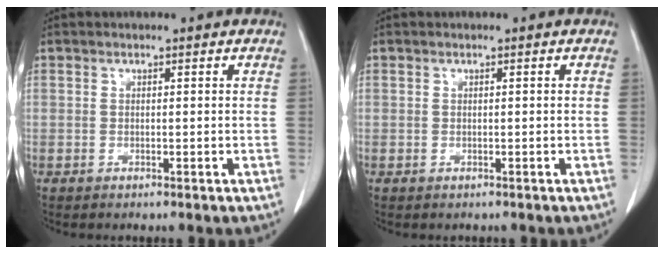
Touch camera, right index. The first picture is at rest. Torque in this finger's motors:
{"motor_torque": [-0.39, -0.26, -0.16, -0.06]}